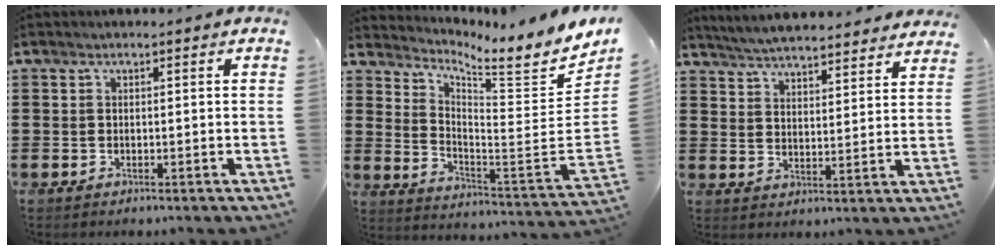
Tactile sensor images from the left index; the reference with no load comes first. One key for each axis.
{"total": 4.7, "fx": 4.4, "fy": -0.3, "fz": 1.7, "tx": -0.038, "ty": -0.069, "tz": 0.062}
{"total": 5.0, "fx": 5.0, "fy": -0.3, "fz": 0.4, "tx": -0.029, "ty": -0.031, "tz": 0.088}